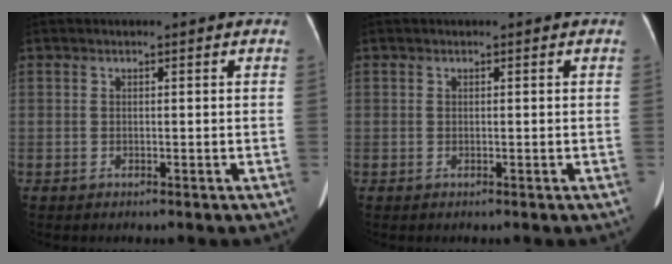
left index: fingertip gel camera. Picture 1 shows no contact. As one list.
[{"total": 0.0}]